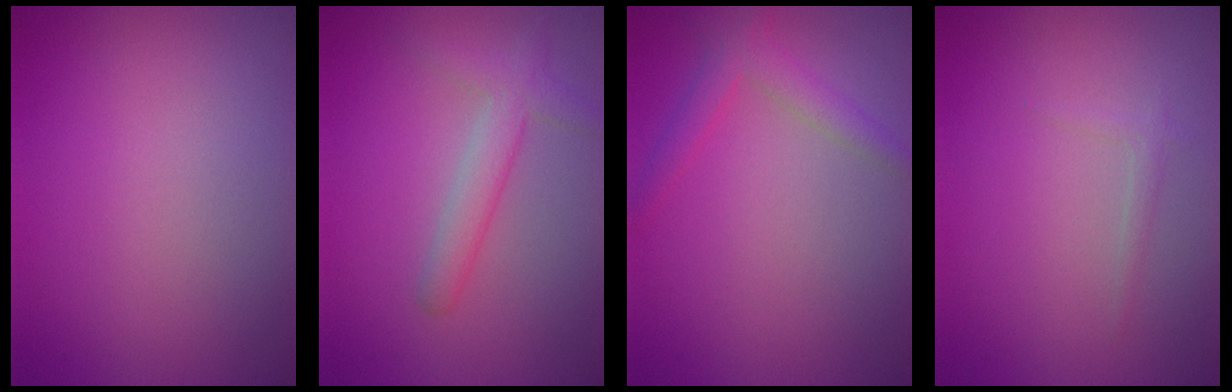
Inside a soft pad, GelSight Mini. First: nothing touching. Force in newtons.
{"total": 2.8, "press": 2.8, "slide": 0.1}
{"total": 2.3, "press": 2.3, "slide": 0.2}
{"total": 0.8, "press": 0.8, "slide": 0.1}